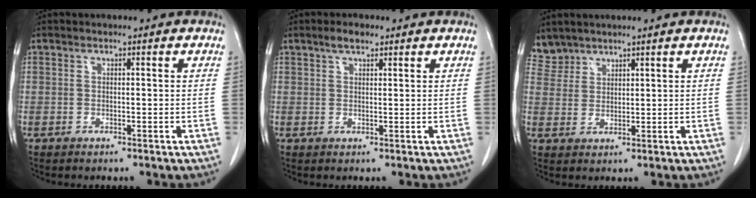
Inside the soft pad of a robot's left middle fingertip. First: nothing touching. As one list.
[{"total": 2.5, "force": [1.8, 0.9, 1.5], "torque": [-0.033, 0.007, 0.031]}, {"total": 3.5, "force": [3.3, 1.2, -0.6], "torque": [0.011, 0.009, 0.074]}]